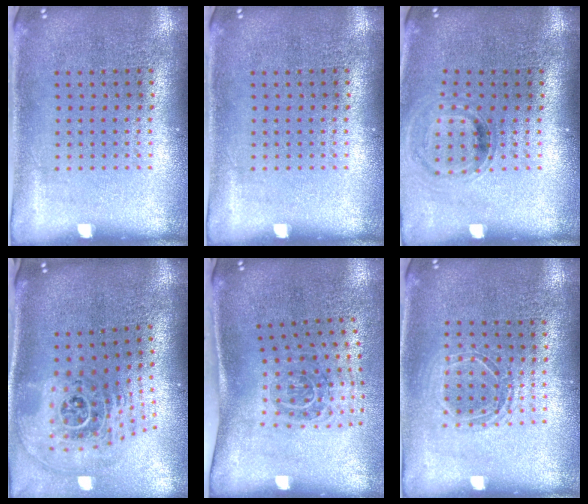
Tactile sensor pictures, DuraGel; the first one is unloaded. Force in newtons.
{"total": 0.0}
{"total": 0.8, "press": 0.8, "slide": 0.2}
{"total": 2.6, "press": 1.8, "slide": 1.9}
{"total": 1.9, "press": 1.2, "slide": 1.5}
{"total": 1.4, "press": 1.2, "slide": 0.7}